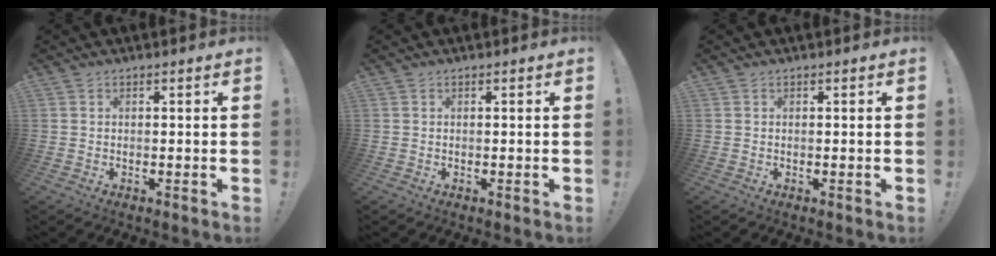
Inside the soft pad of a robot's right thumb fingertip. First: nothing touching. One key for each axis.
{"total": 0.0}
{"total": 0.0}